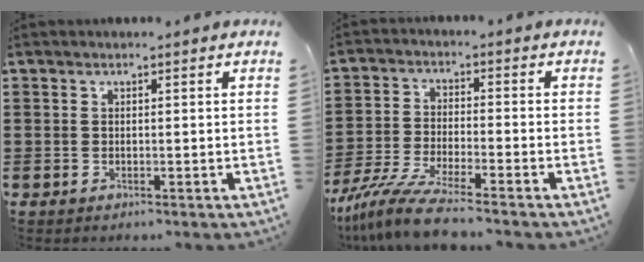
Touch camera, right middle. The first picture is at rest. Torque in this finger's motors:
{"motor_torque": [1.28, -0.86, 0.39, 0.14]}